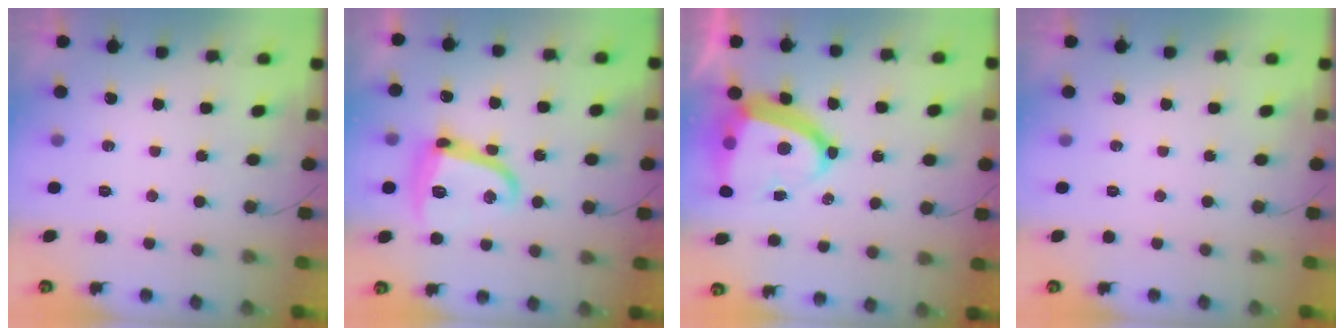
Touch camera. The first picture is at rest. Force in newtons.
{"total": 13.7, "press": 13.7, "slide": 0.8}
{"total": 14.4, "press": 14.3, "slide": 1.6}
{"total": 0.0}